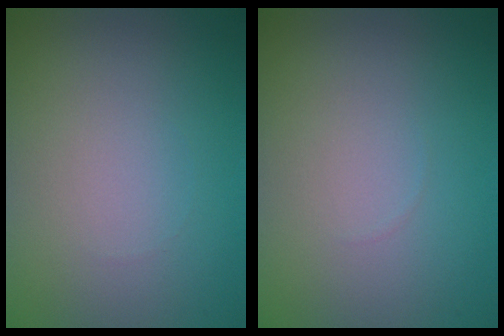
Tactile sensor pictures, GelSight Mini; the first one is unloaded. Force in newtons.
{"total": 0.0}